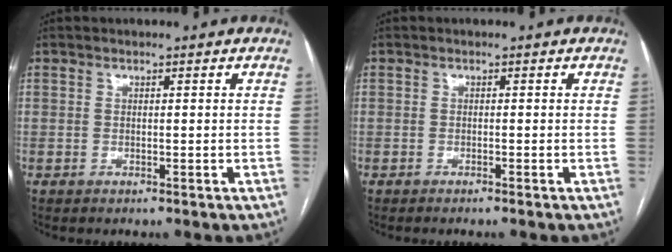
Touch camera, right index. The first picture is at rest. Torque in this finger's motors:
{"motor_torque": [0.08, 0.09, -0.03, 0.01]}